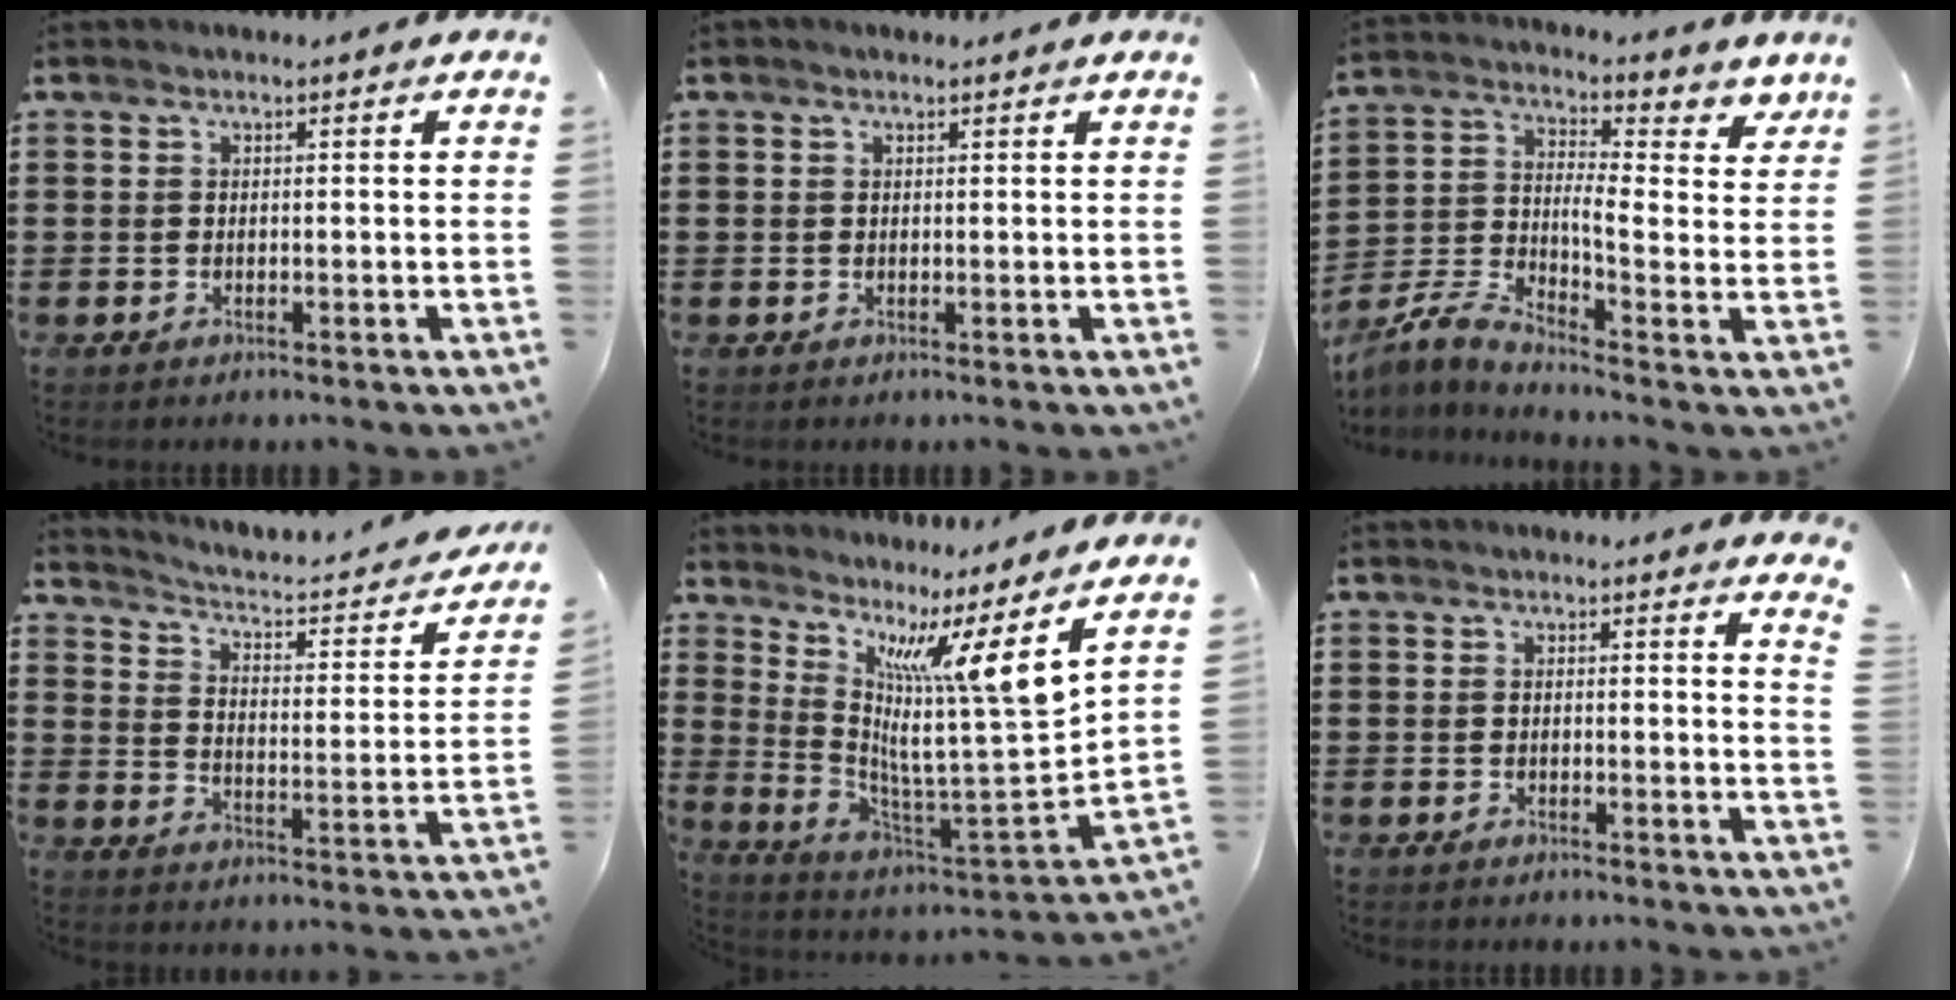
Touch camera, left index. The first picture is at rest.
{"total": 0.6, "force": [0.3, 0.5, 0.1], "torque": [-0.003, 0.004, 0.006]}
{"total": 3.8, "force": [-0.2, 1.8, 3.4], "torque": [-0.085, -0.027, -0.016]}
{"total": 2.7, "force": [2.1, 0.3, 1.6], "torque": [-0.049, -0.028, 0.023]}
{"total": 11.7, "force": [6.6, -0.8, 9.6], "torque": [-0.184, -0.076, 0.088]}
{"total": 1.2, "force": [1.0, -0.1, 0.6], "torque": [-0.007, -0.005, 0.018]}